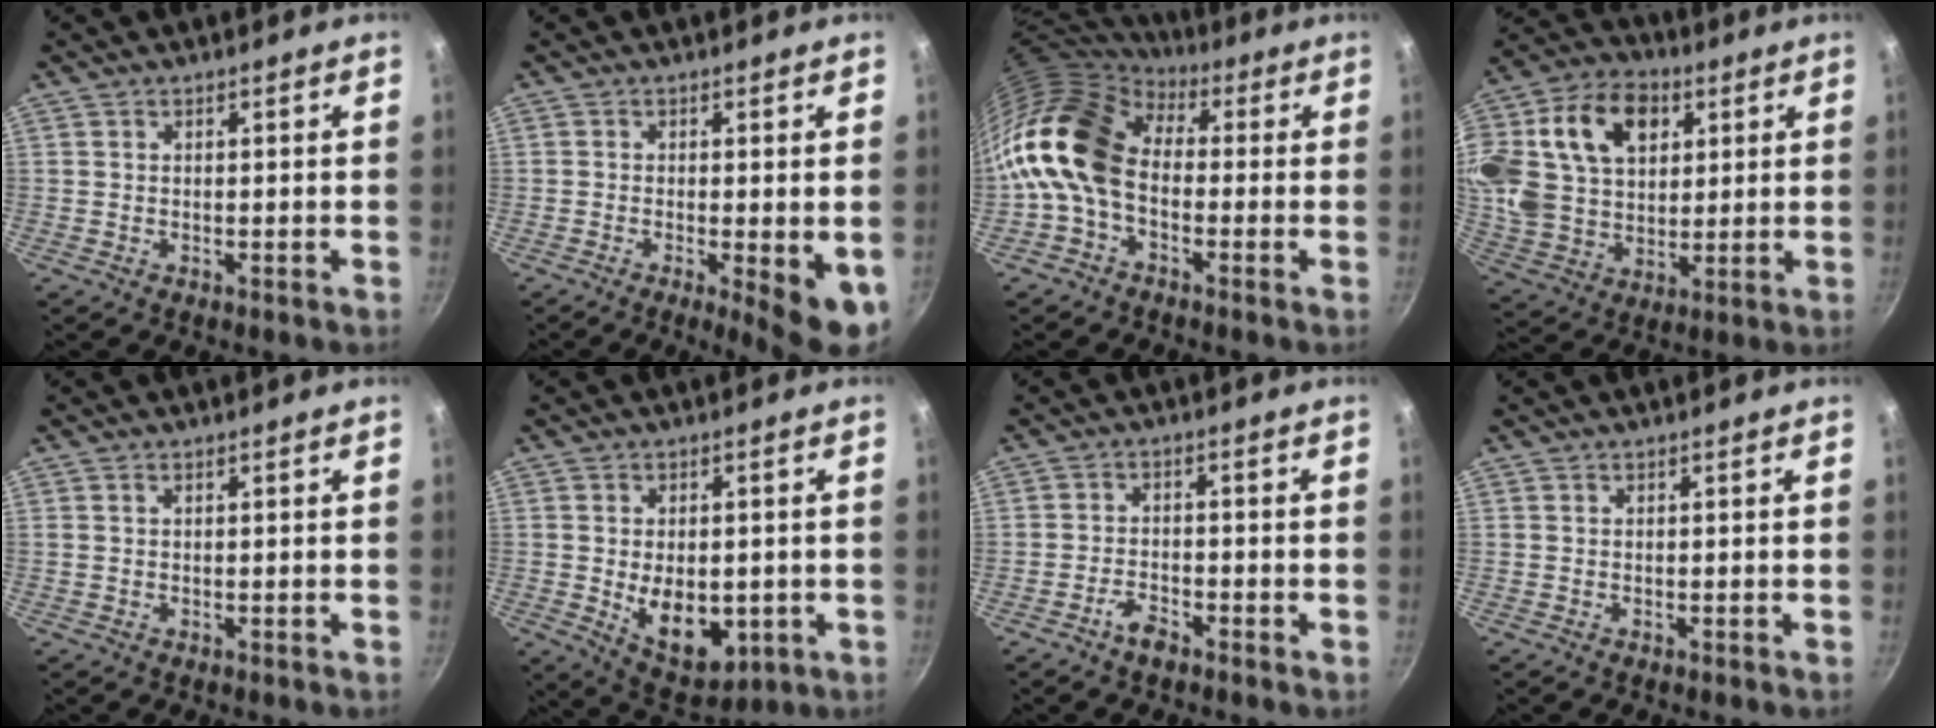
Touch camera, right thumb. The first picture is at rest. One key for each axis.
{"total": 7.6, "fx": -1.9, "fy": 1.9, "fz": 7.1, "tx": -0.087, "ty": -0.008, "tz": -0.020}
{"total": 13.3, "fx": -1.0, "fy": 9.2, "fz": 9.6, "tx": -0.163, "ty": 0.034, "tz": -0.040}
{"total": 27.8, "fx": 9.1, "fy": 19.4, "fz": 17.8, "tx": -0.370, "ty": 0.022, "tz": 0.160}
{"total": 0.6, "fx": 0.3, "fy": 0.4, "fz": 0.4, "tx": -0.007, "ty": 0.003, "tz": 0.005}
{"total": 11.4, "fx": -1.6, "fy": 7.1, "fz": 8.7, "tx": -0.099, "ty": -0.013, "tz": -0.005}
{"total": 3.4, "fx": -2.5, "fy": 1.3, "fz": 2.0, "tx": -0.037, "ty": 0.020, "tz": -0.047}
{"total": 0.0}